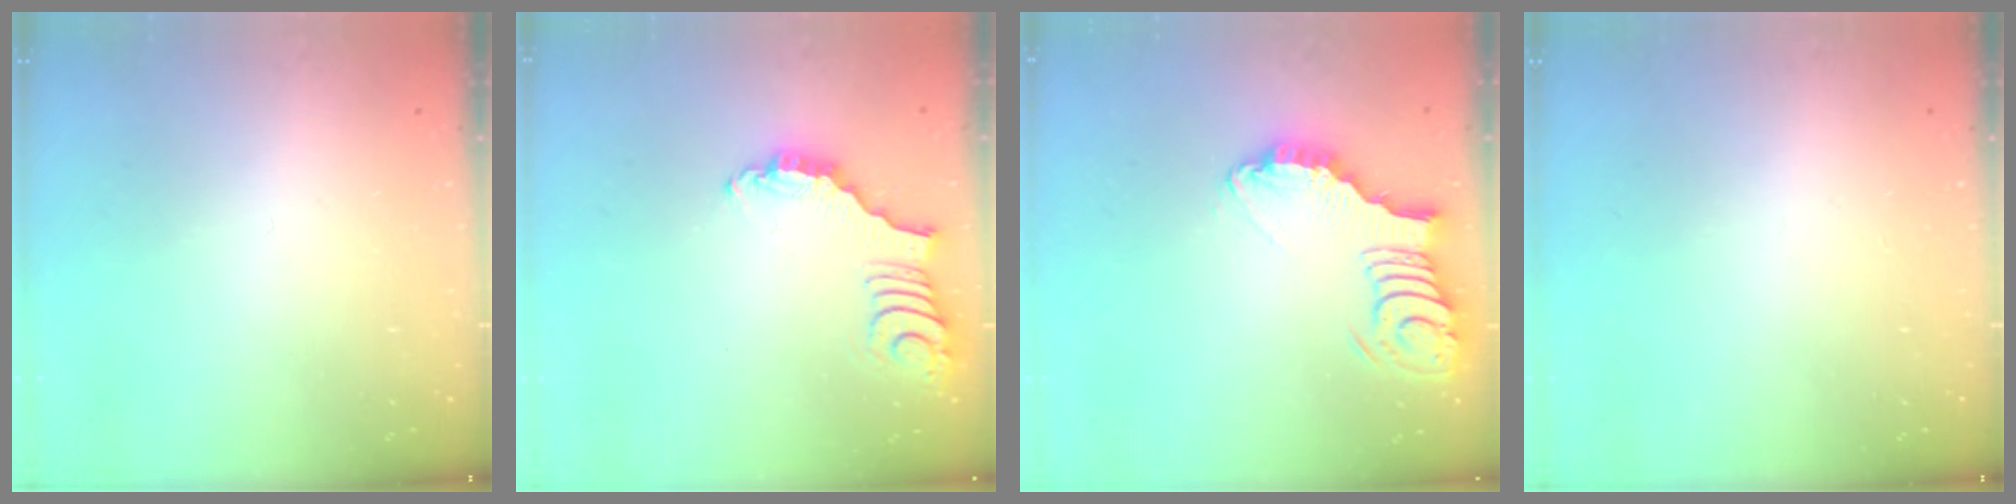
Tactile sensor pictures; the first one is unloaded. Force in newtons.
{"total": 2.7, "press": 2.7, "slide": 0.4}
{"total": 4.5, "press": 4.5, "slide": 0.7}
{"total": 0.0}